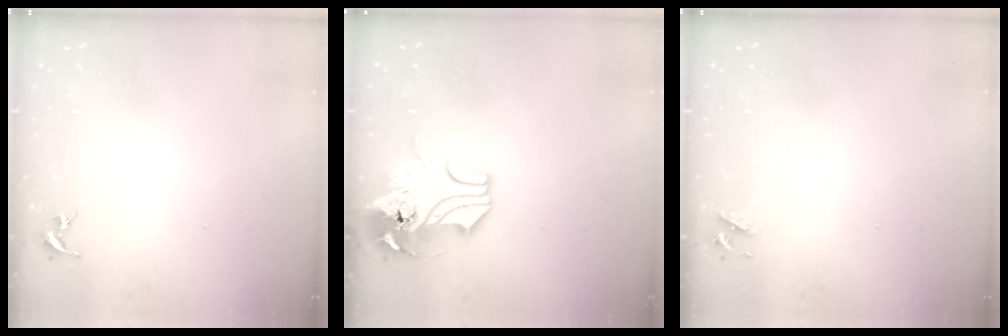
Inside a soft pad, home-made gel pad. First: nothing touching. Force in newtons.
{"total": 12.0, "press": 11.8, "slide": 2.2}
{"total": 4.1, "press": 4.0, "slide": 0.7}